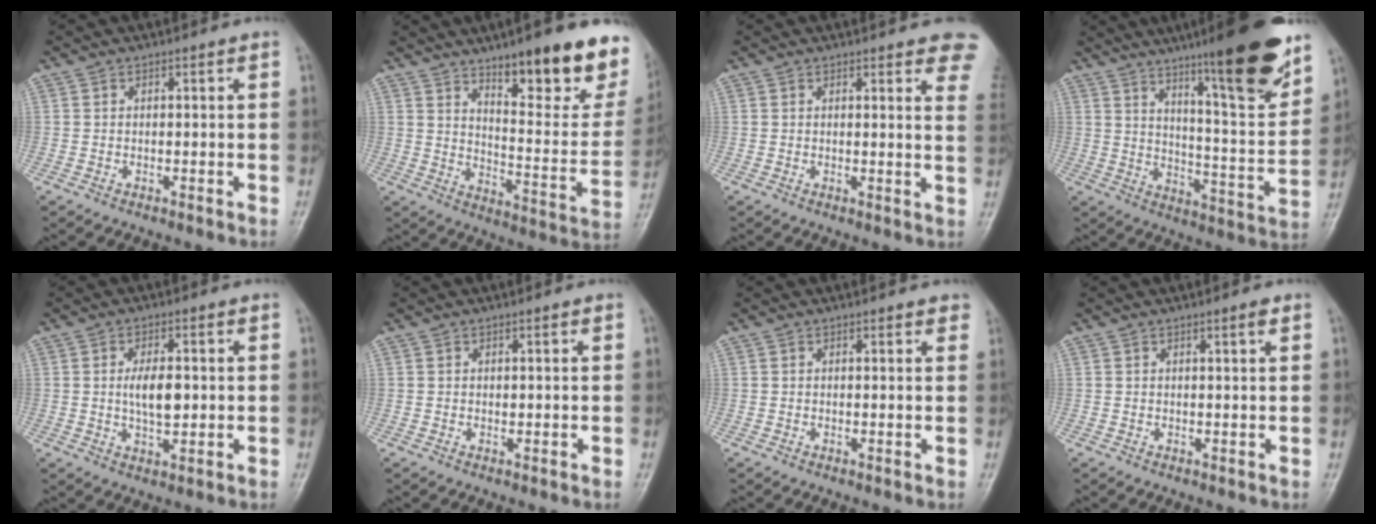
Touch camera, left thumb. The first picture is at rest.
{"total": 22.5, "force": [14.5, 6.6, 15.9], "torque": [-0.165, -0.081, 0.210]}
{"total": 9.1, "force": [6.8, 2.5, 5.5], "torque": [-0.030, -0.023, 0.062]}
{"total": 20.2, "force": [13.3, 2.5, 14.9], "torque": [-0.188, -0.071, 0.207]}
{"total": 6.1, "force": [0.3, 2.9, 5.3], "torque": [-0.092, -0.005, 0.006]}
{"total": 0.6, "force": [0.2, 0.4, 0.4], "torque": [-0.004, 0.000, 0.003]}
{"total": 1.7, "force": [1.3, 0.7, 0.9], "torque": [0.002, 0.000, 0.010]}
{"total": 1.3, "force": [0.8, 0.1, 1.0], "torque": [-0.015, -0.003, 0.011]}